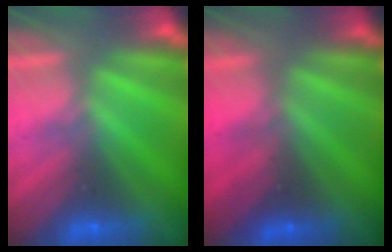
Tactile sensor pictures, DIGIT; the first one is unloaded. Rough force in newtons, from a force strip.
{"total": 2.2}